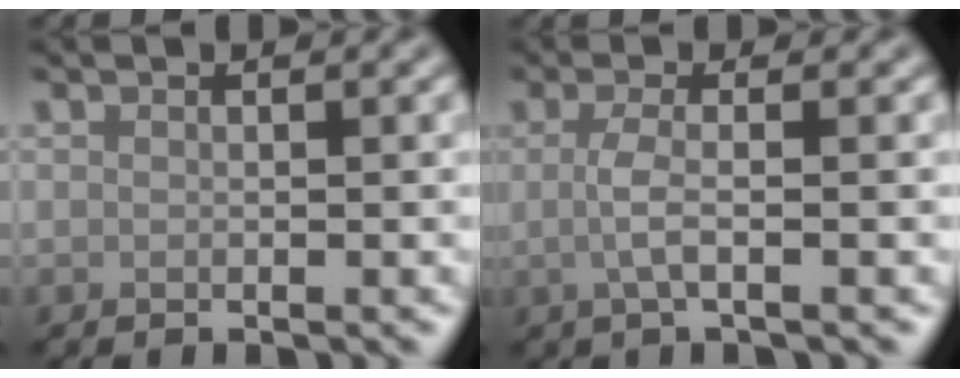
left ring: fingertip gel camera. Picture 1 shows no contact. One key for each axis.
{"total": 2.7, "fx": -0.1, "fy": 0.9, "fz": 2.6, "tx": -0.049, "ty": -0.003, "tz": -0.007}